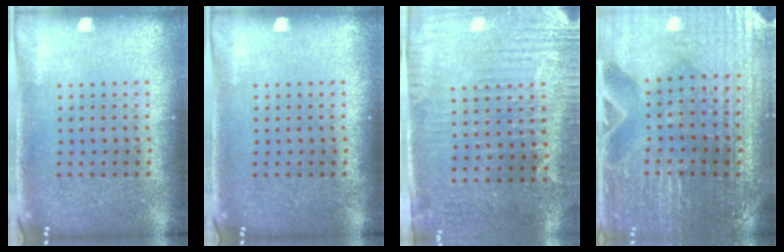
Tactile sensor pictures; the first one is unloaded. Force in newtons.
{"total": 0.0}
{"total": 3.0, "press": 2.6, "slide": 1.6}
{"total": 1.7, "press": 1.7, "slide": 0.2}